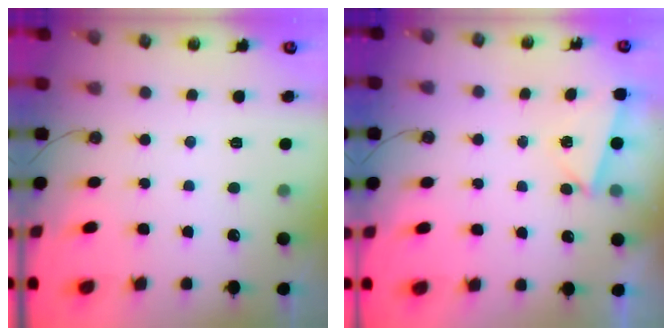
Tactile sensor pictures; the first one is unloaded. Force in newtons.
{"total": 2.2, "press": 1.2, "slide": 1.8}